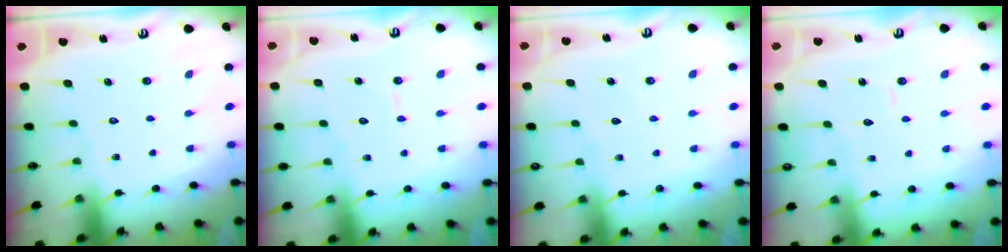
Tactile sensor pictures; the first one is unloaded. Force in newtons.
{"total": 3.5, "press": 3.5, "slide": 0.2}
{"total": 2.3, "press": 2.3, "slide": 0.3}
{"total": 2.7, "press": 2.7, "slide": 0.2}